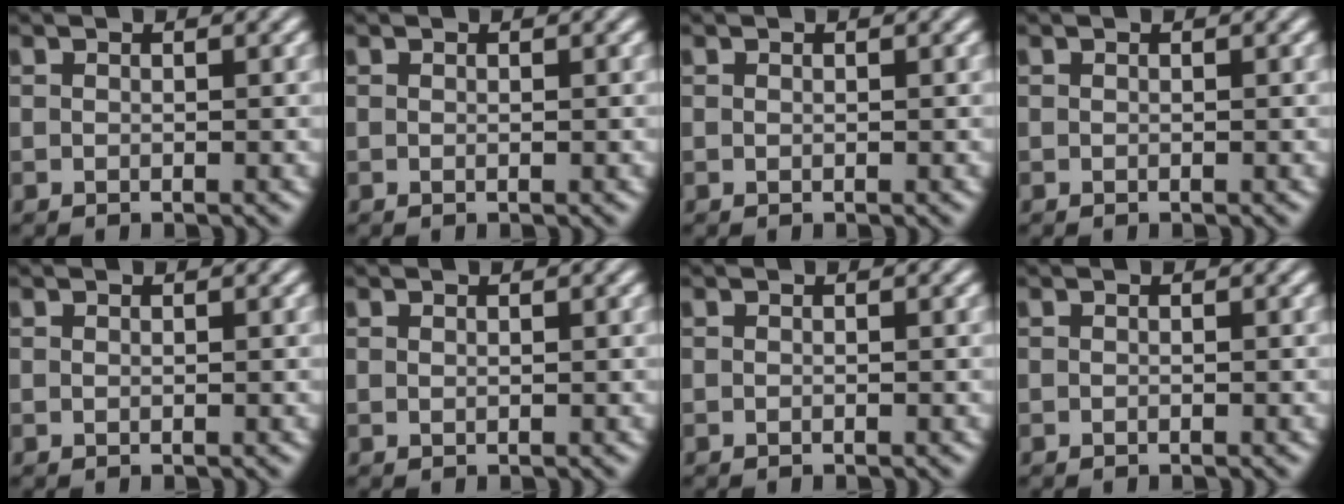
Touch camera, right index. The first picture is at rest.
{"total": 0.0}
{"total": 0.0}
{"total": 0.0}
{"total": 0.0}
{"total": 0.8, "force": [0.4, -0.7, 0.1], "torque": [0.004, -0.001, 0.011]}
{"total": 0.0}
{"total": 0.0}